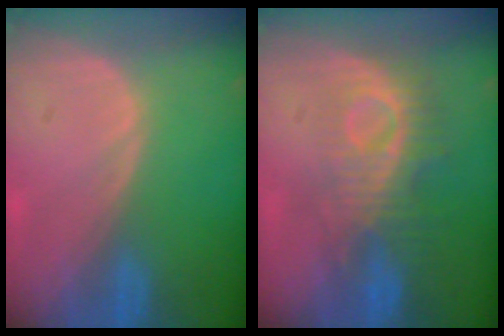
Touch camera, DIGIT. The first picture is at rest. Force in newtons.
{"total": 9.2, "press": 8.2, "slide": 4.0}